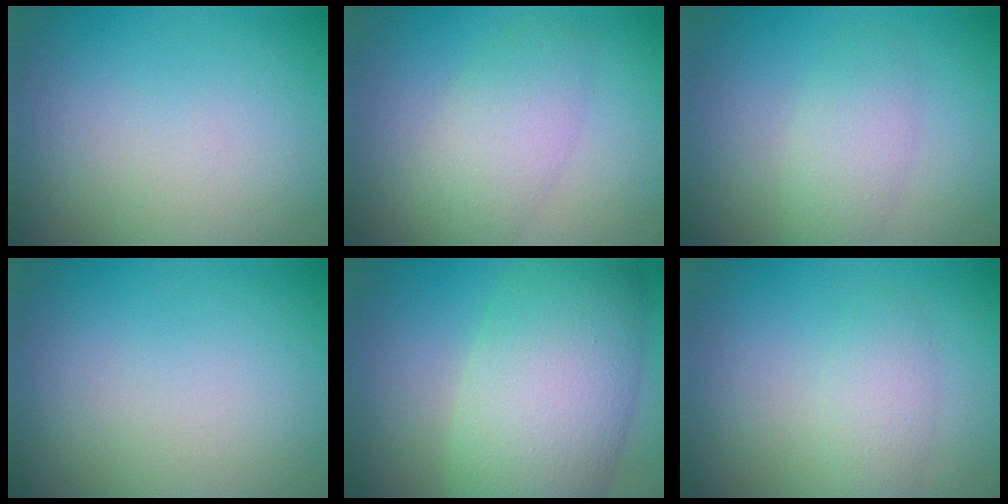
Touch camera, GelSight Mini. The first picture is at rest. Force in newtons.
{"total": 3.9, "press": 3.9, "slide": 0.1}
{"total": 2.7, "press": 2.7, "slide": 0.1}
{"total": 0.0}
{"total": 10.7, "press": 10.6, "slide": 0.5}
{"total": 2.1, "press": 2.1, "slide": 0.1}